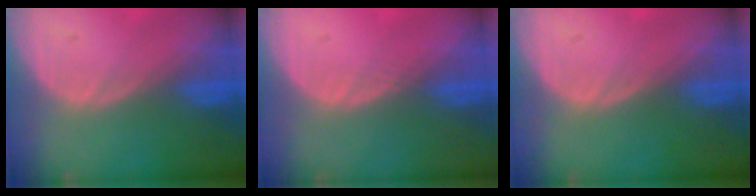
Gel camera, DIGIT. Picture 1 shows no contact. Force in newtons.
{"total": 0.7, "press": 0.6, "slide": 0.3}
{"total": 0.0}